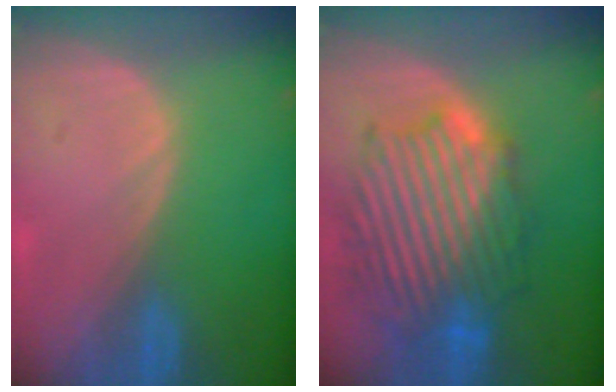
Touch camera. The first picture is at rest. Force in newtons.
{"total": 13.1, "press": 13.0, "slide": 1.1}